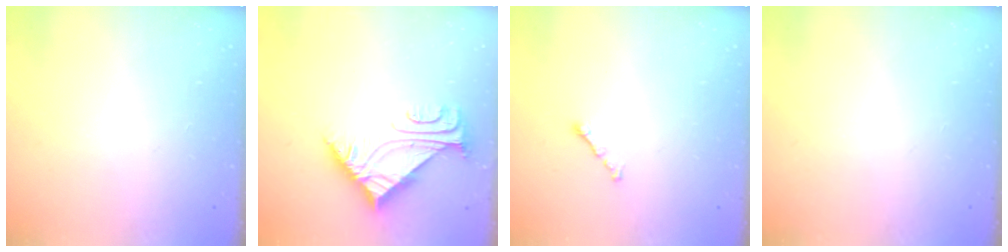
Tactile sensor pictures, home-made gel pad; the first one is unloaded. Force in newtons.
{"total": 5.2, "press": 5.2, "slide": 0.8}
{"total": 1.2, "press": 1.1, "slide": 0.5}
{"total": 0.0}